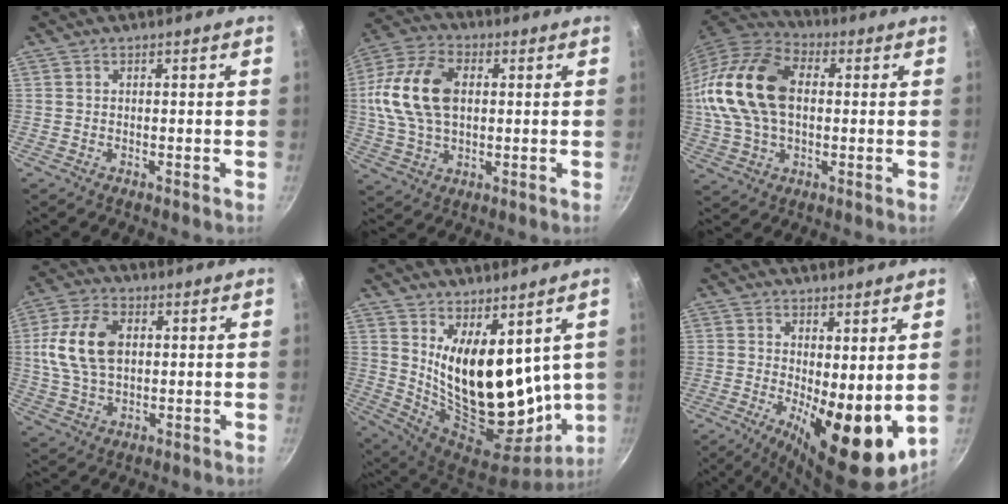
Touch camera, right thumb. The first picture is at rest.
{"total": 16.2, "force": [2.0, 10.4, 12.3], "torque": [-0.227, 0.016, 0.027]}
{"total": 20.6, "force": [1.8, 13.5, 15.5], "torque": [-0.295, 0.031, 0.025]}
{"total": 12.5, "force": [1.9, 8.0, 9.4], "torque": [-0.170, 0.008, 0.032]}
{"total": 20.5, "force": [6.2, 10.6, 16.4], "torque": [-0.229, -0.089, 0.135]}
{"total": 14.1, "force": [-0.2, 5.5, 13.0], "torque": [-0.164, -0.025, 0.008]}